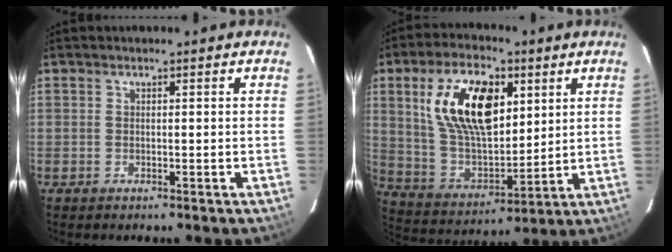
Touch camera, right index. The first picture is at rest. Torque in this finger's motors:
{"motor_torque": [1.35, 0.79, 1.05, 0.21]}